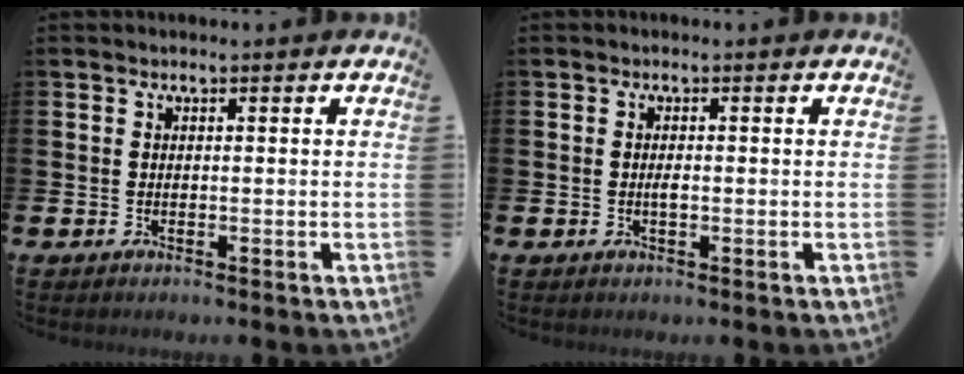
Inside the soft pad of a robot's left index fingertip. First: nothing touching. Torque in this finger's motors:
{"motor_torque": [0.28, -0.03, 0.02, 0.04]}